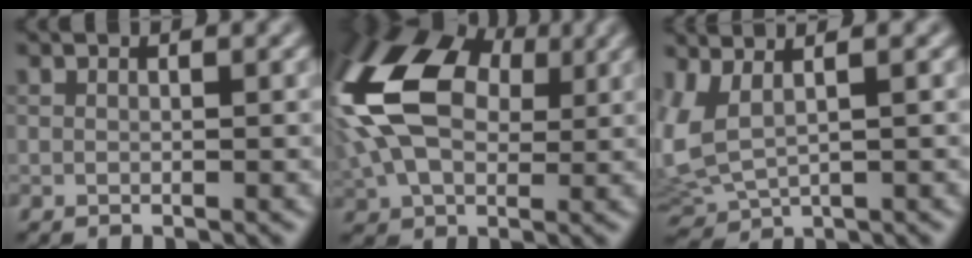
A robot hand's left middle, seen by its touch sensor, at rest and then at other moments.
{"total": 13.5, "force": [2.1, 8.9, 9.9], "torque": [-0.227, 0.019, 0.039]}
{"total": 3.4, "force": [0.0, 1.3, 3.1], "torque": [-0.102, 0.007, 0.015]}